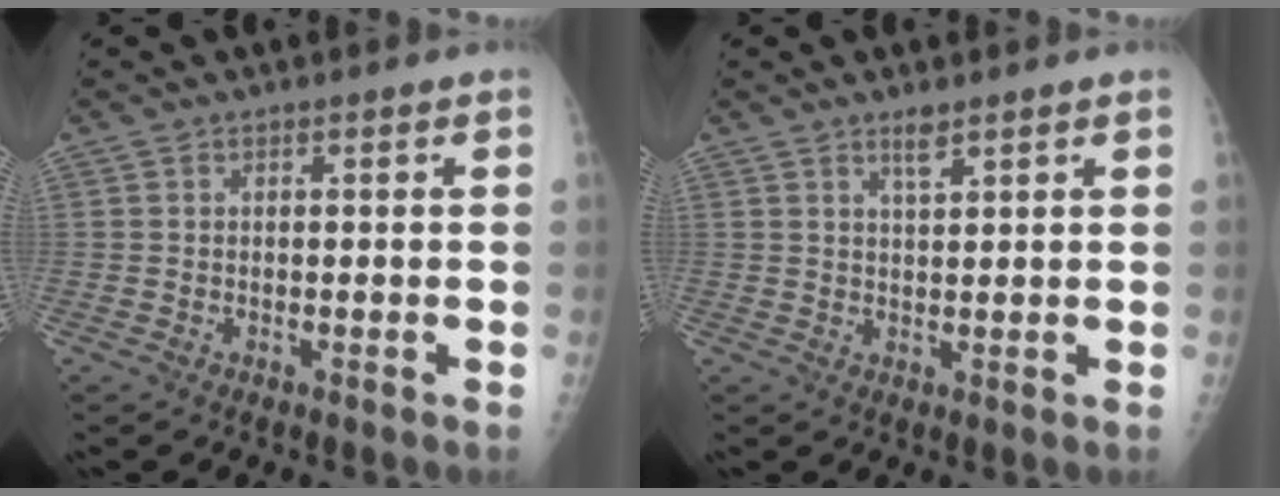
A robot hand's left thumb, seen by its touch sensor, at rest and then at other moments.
{"total": 2.5, "force": [1.9, 0.5, 1.6], "torque": [-0.028, -0.011, 0.034]}